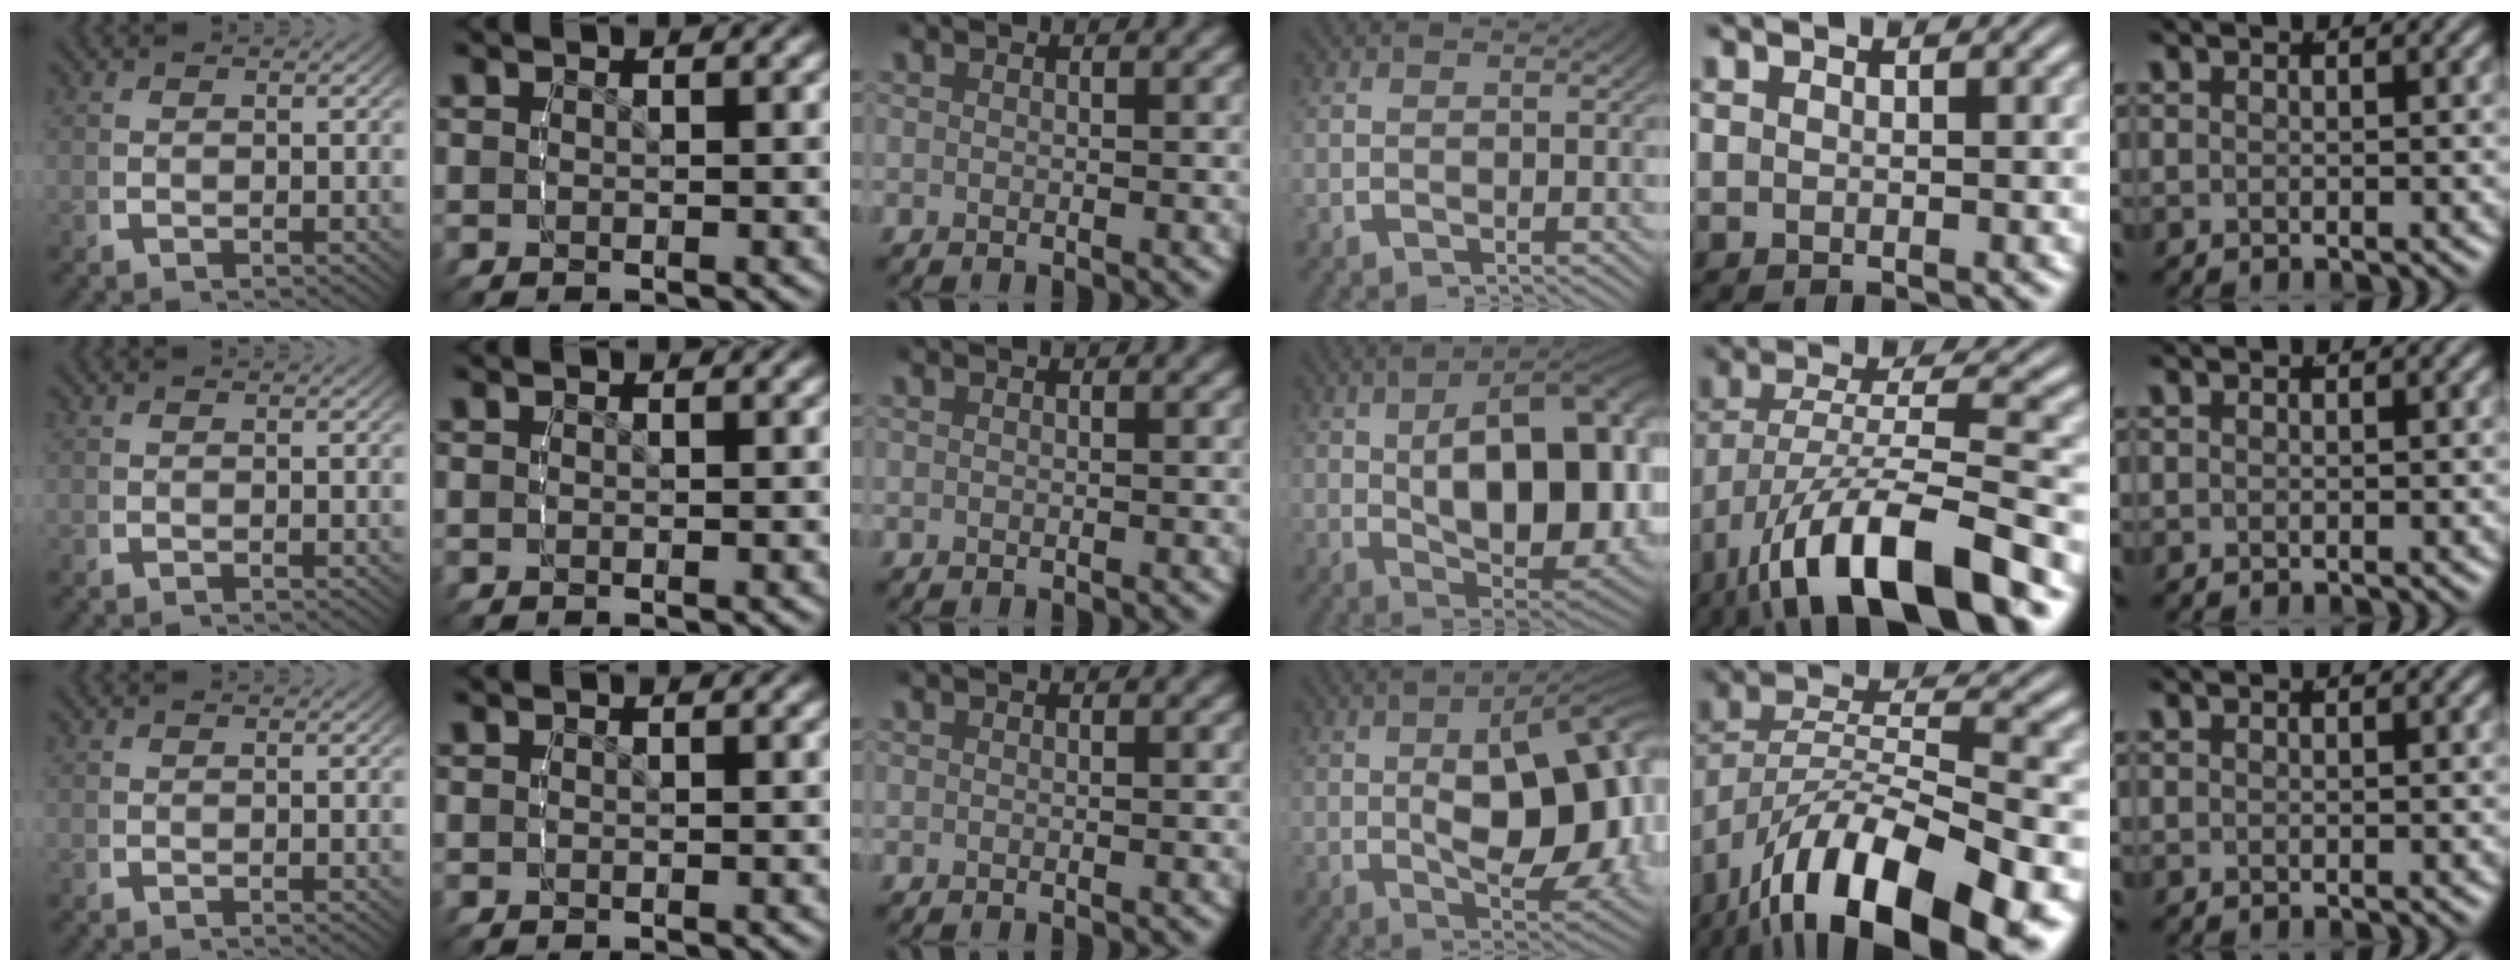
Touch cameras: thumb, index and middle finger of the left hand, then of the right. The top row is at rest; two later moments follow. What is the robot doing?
{"motion": "lift_and_place", "object": "legos"}